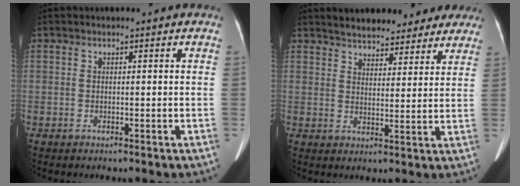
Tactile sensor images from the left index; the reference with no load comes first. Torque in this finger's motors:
{"motor_torque": [0.11, -1.05, 0.22, 0.07]}